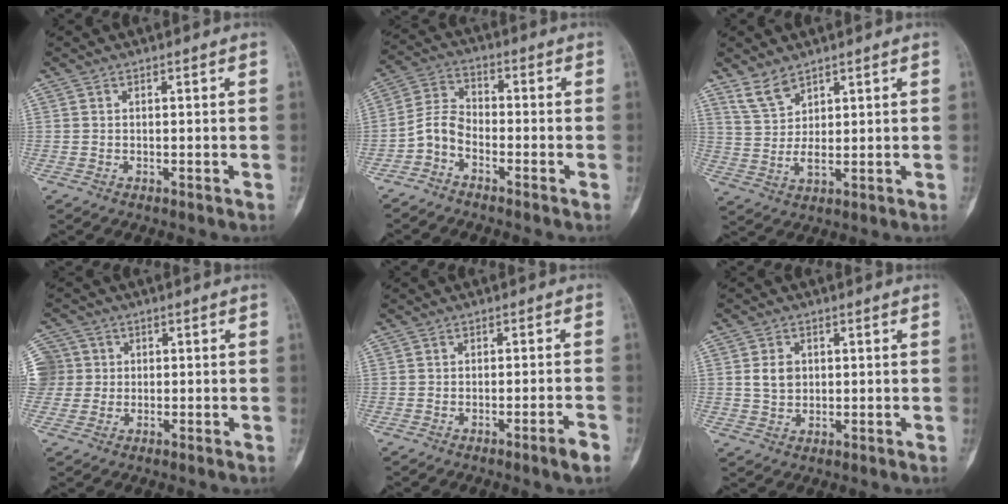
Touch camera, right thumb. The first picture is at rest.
{"total": 5.0, "force": [-3.0, 2.8, 2.9], "torque": [-0.054, 0.031, -0.076]}
{"total": 5.3, "force": [4.0, 2.3, 2.6], "torque": [-0.044, -0.024, 0.088]}
{"total": 7.7, "force": [0.6, 7.6, 1.3], "torque": [-0.021, 0.029, 0.012]}
{"total": 3.2, "force": [-2.0, -0.2, 2.5], "torque": [-0.043, 0.009, -0.032]}
{"total": 4.1, "force": [0.7, 3.2, 2.4], "torque": [-0.028, 0.000, 0.015]}